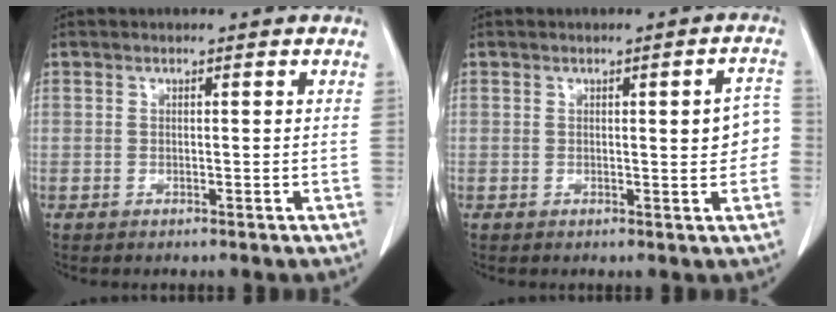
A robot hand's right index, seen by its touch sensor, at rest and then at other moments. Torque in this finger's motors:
{"motor_torque": [0.54, -0.16, 0.05, 0.02]}